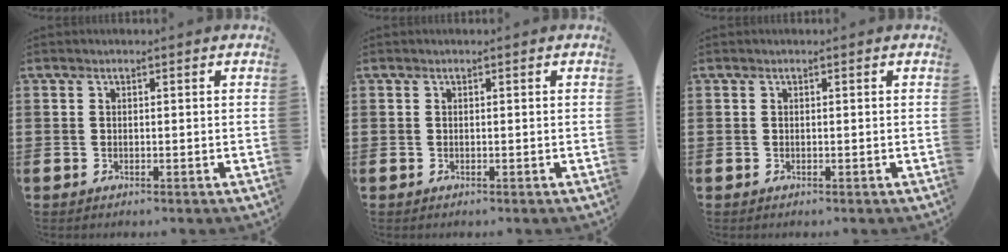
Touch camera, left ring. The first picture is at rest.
{"total": 0.0}
{"total": 0.0}